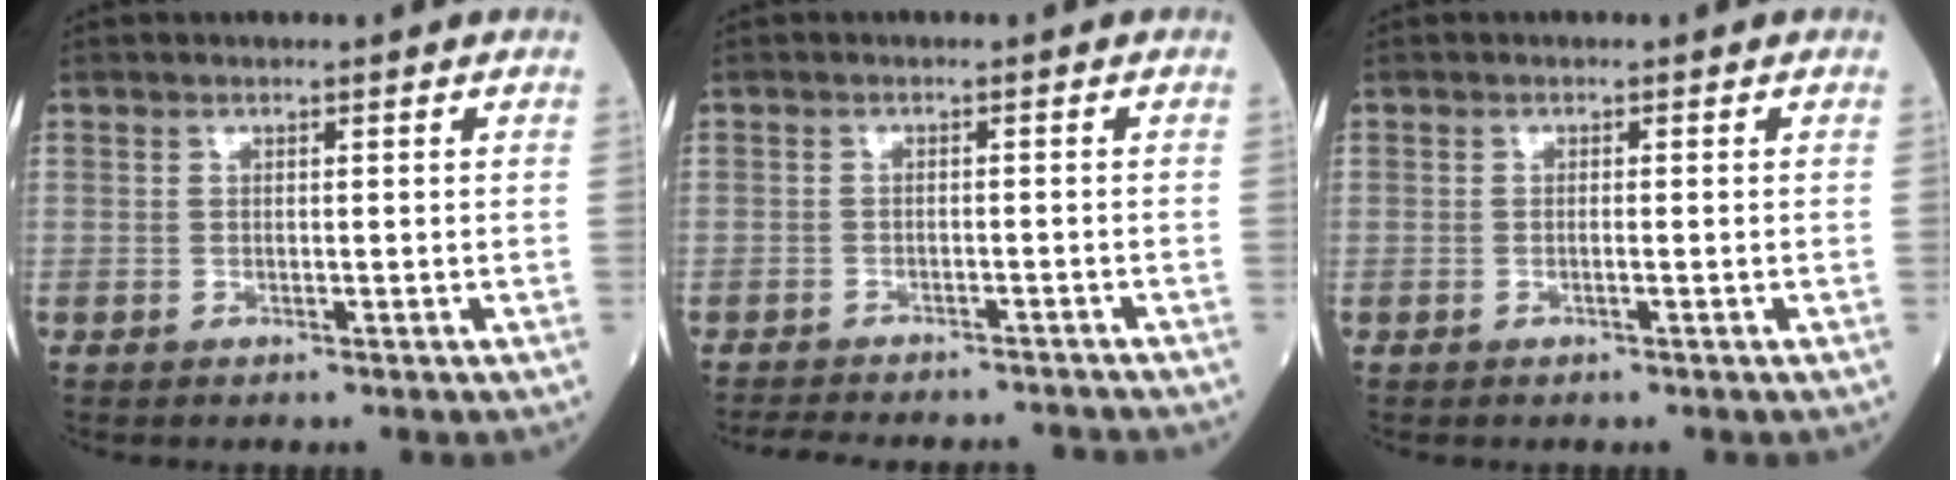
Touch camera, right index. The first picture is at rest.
{"total": 11.0, "force": [-10.4, 1.8, 3.1], "torque": [-0.053, 0.002, -0.135]}
{"total": 0.7, "force": [-0.2, 0.0, 0.6], "torque": [-0.012, 0.001, -0.004]}